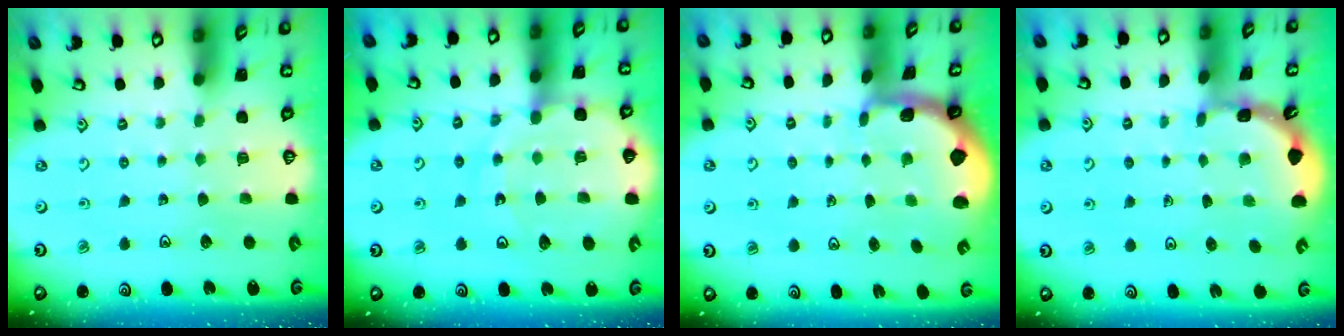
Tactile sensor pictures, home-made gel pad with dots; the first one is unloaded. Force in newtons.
{"total": 12.4, "press": 12.3, "slide": 1.6}
{"total": 1.1, "press": 1.0, "slide": 0.4}
{"total": 1.6, "press": 1.6, "slide": 0.1}